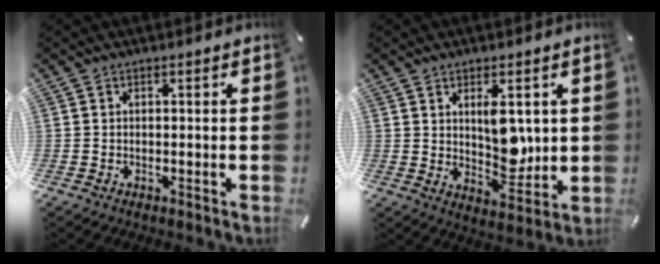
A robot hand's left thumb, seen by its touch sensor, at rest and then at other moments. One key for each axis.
{"total": 8.8, "fx": 2.2, "fy": 5.2, "fz": 6.8, "tx": -0.088, "ty": -0.013, "tz": 0.037}